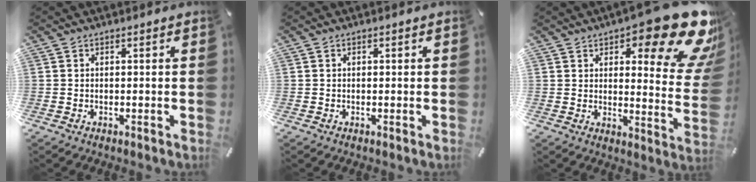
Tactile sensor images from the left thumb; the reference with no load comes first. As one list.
[{"total": 0.5, "force": [0.0, 0.4, 0.4], "torque": [-0.008, 0.002, 0.000]}, {"total": 21.0, "force": [12.8, 8.2, 14.4], "torque": [-0.181, -0.089, 0.211]}]